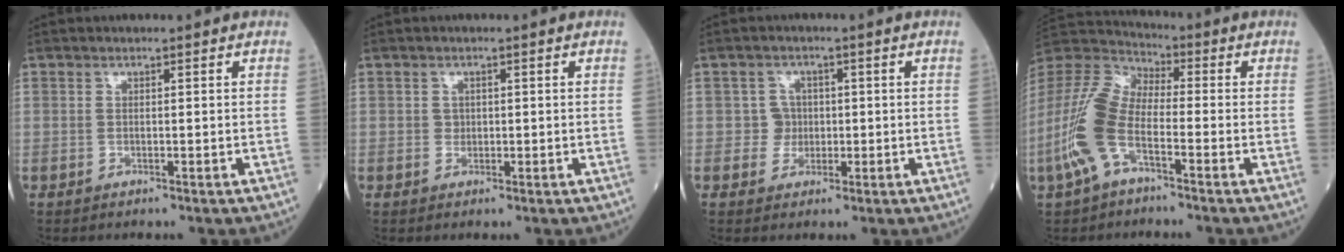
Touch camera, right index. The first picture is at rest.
{"total": 1.0, "force": [0.1, 0.9, 0.3], "torque": [-0.004, 0.001, 0.004]}
{"total": 2.8, "force": [-0.2, 2.8, 0.1], "torque": [0.007, 0.007, -0.004]}
{"total": 11.7, "force": [-4.3, 4.8, 9.8], "torque": [-0.243, 0.006, -0.092]}